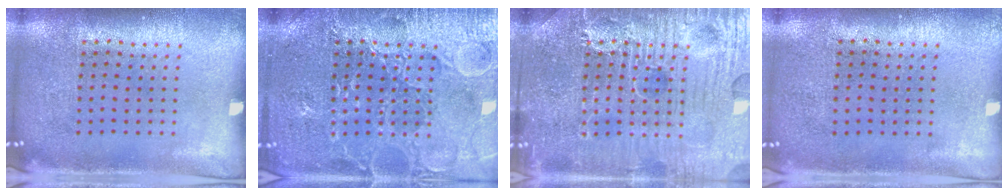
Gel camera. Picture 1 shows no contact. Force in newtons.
{"total": 6.2, "press": 6.1, "slide": 0.7}
{"total": 7.9, "press": 7.9, "slide": 0.9}
{"total": 0.0}